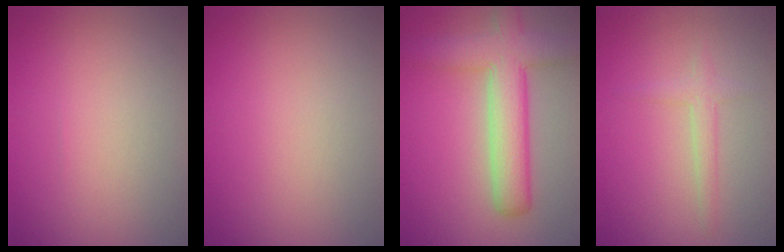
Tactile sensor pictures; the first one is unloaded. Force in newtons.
{"total": 0.0}
{"total": 6.5, "press": 6.5, "slide": 0.3}
{"total": 1.6, "press": 1.6, "slide": 0.1}